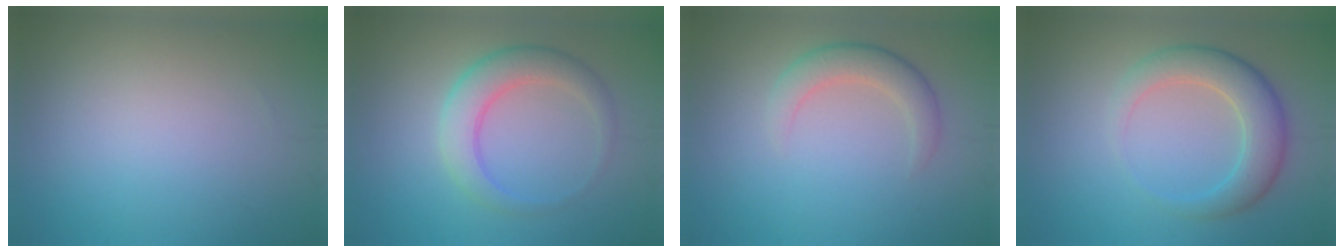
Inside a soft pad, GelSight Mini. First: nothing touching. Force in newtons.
{"total": 4.1, "press": 4.0, "slide": 0.3}
{"total": 2.9, "press": 2.9, "slide": 0.2}
{"total": 4.7, "press": 4.7, "slide": 0.4}